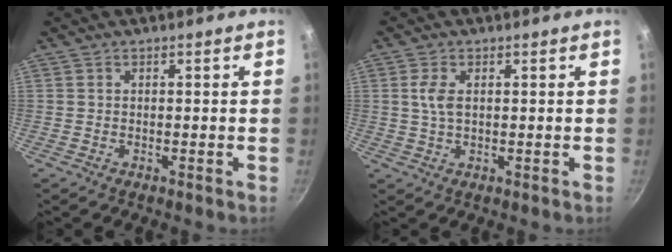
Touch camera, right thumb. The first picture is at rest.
{"total": 3.5, "force": [0.7, 1.8, 2.9], "torque": [-0.062, 0.005, 0.013]}